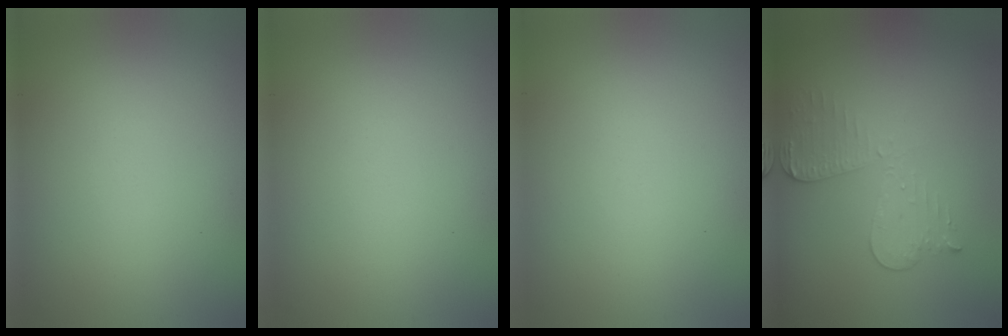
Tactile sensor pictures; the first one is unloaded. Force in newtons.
{"total": 0.0}
{"total": 0.0}
{"total": 2.9, "press": 2.7, "slide": 1.2}